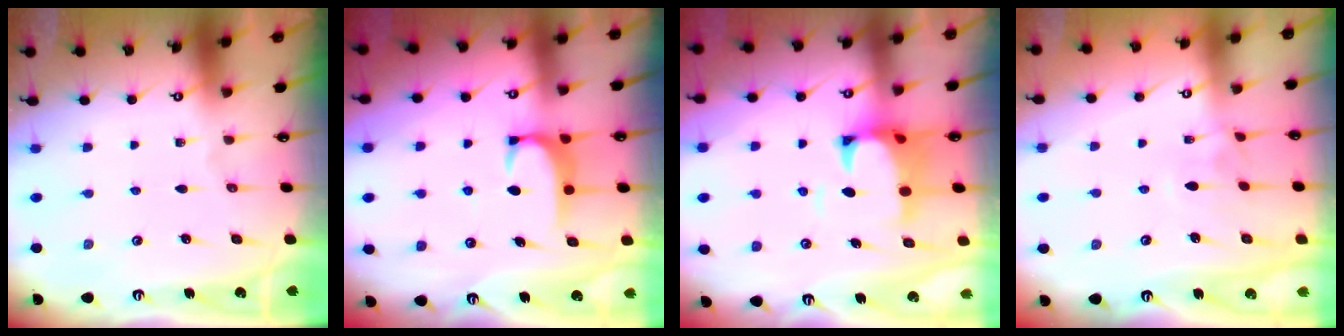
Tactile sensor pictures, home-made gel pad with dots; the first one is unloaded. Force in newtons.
{"total": 2.0, "press": 1.9, "slide": 0.6}
{"total": 2.6, "press": 2.4, "slide": 1.1}
{"total": 2.6, "press": 2.5, "slide": 0.7}